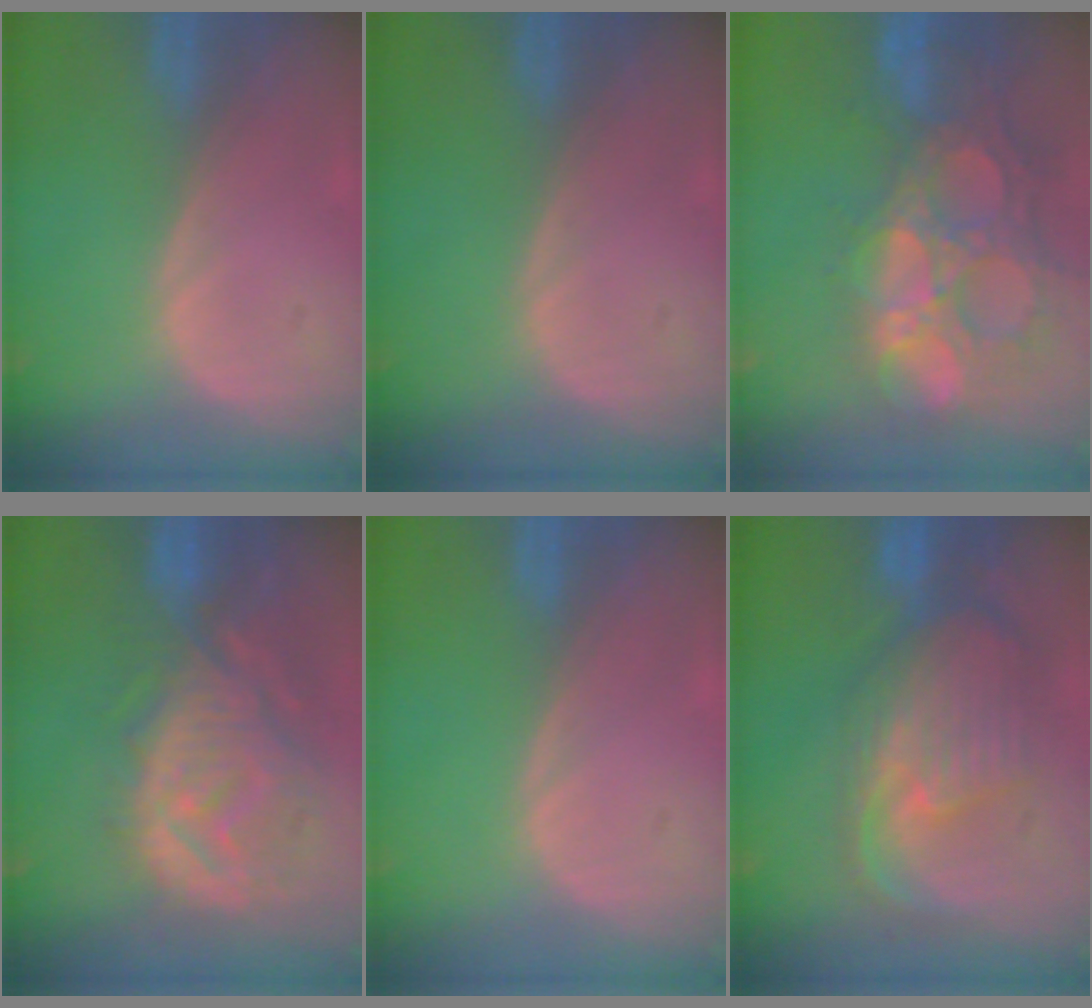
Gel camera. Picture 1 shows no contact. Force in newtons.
{"total": 0.0}
{"total": 14.8, "press": 12.2, "slide": 8.3}
{"total": 12.4, "press": 11.0, "slide": 5.7}
{"total": 0.0}
{"total": 10.9, "press": 9.6, "slide": 5.2}